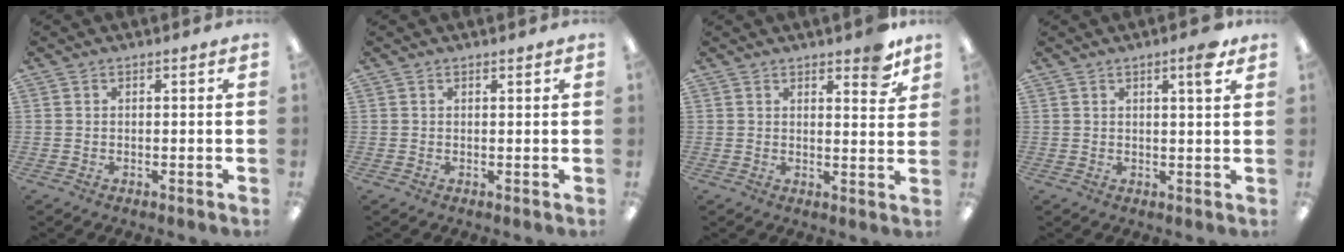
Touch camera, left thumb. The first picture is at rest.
{"total": 0.6, "force": [0.6, 0.1, 0.1], "torque": [0.005, -0.003, 0.010]}
{"total": 3.4, "force": [2.4, 0.9, 2.2], "torque": [-0.024, -0.009, 0.037]}
{"total": 4.5, "force": [2.8, 0.7, 3.5], "torque": [-0.051, -0.006, 0.041]}